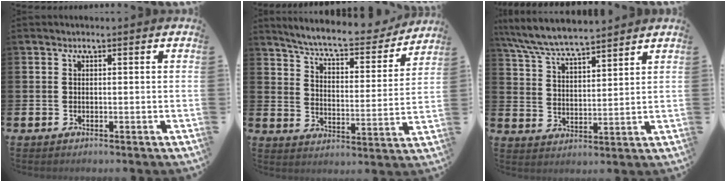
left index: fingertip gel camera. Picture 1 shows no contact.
{"total": 7.1, "force": [6.7, 0.7, 2.3], "torque": [-0.072, -0.052, 0.111]}
{"total": 6.6, "force": [6.4, 0.4, 1.6], "torque": [-0.061, -0.034, 0.115]}